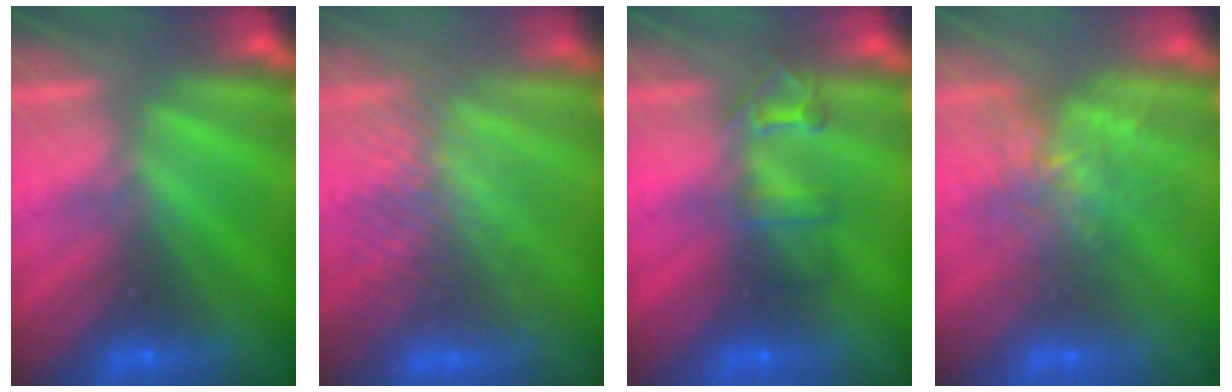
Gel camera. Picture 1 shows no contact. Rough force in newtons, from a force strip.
{"total": 3.3}
{"total": 2.5}
{"total": 7.7}